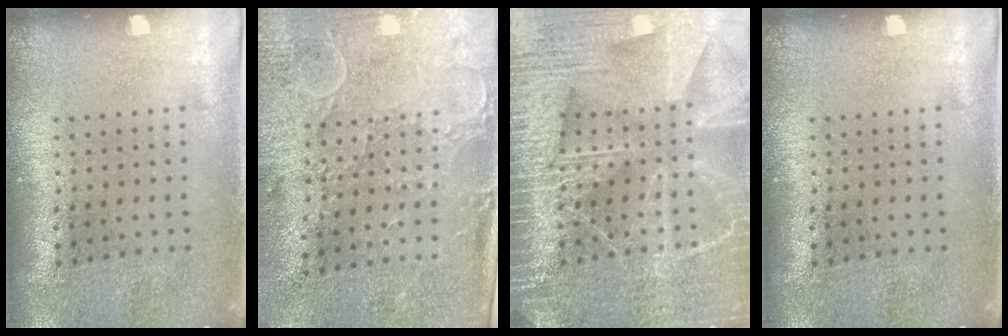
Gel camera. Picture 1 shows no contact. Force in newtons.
{"total": 3.0, "press": 2.5, "slide": 1.6}
{"total": 6.3, "press": 6.3, "slide": 0.7}
{"total": 0.0}